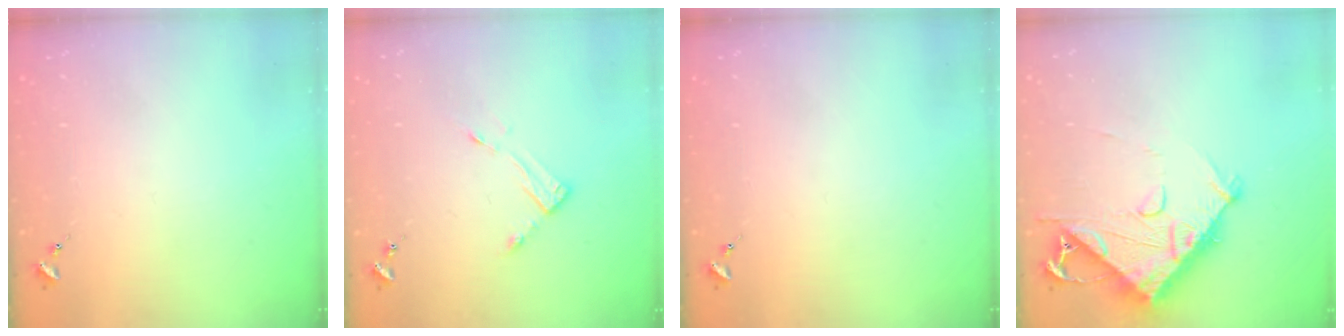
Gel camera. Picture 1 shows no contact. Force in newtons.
{"total": 3.5, "press": 3.4, "slide": 0.3}
{"total": 0.0}
{"total": 13.1, "press": 13.0, "slide": 1.0}